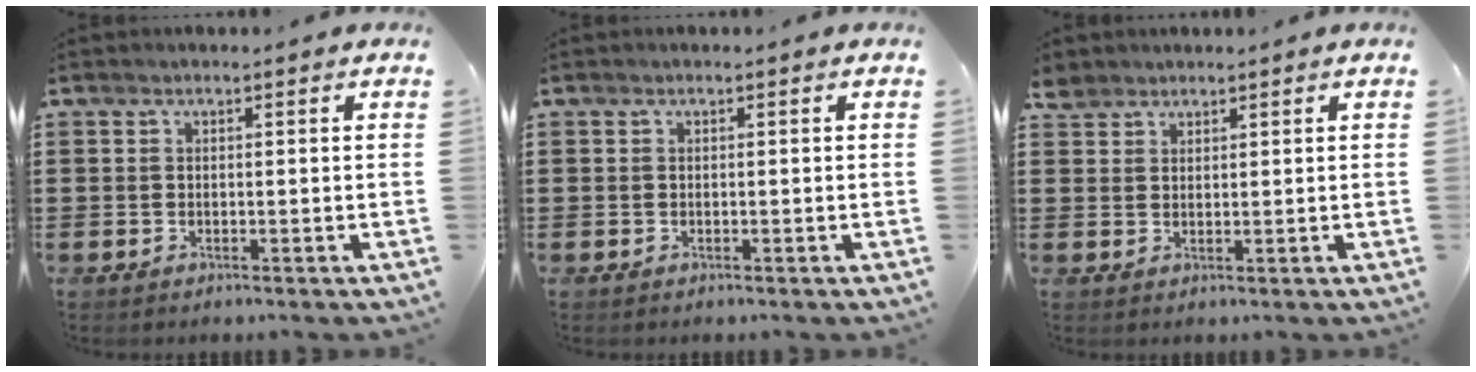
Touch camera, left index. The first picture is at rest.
{"total": 0.0}
{"total": 2.5, "force": [2.1, 1.3, 0.3], "torque": [-0.015, 0.007, 0.042]}